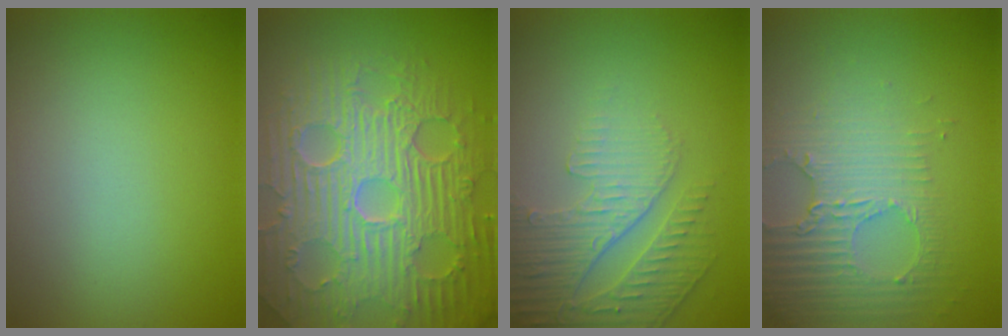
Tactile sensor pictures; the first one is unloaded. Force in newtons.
{"total": 11.4, "press": 7.3, "slide": 8.7}
{"total": 5.0, "press": 3.4, "slide": 3.7}
{"total": 3.5, "press": 3.4, "slide": 1.1}